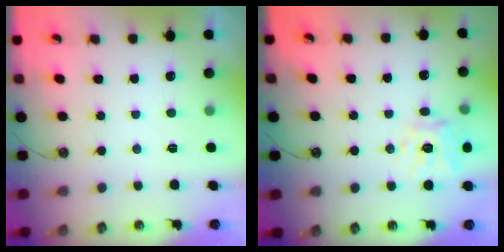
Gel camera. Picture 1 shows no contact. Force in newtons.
{"total": 13.4, "press": 13.3, "slide": 1.7}